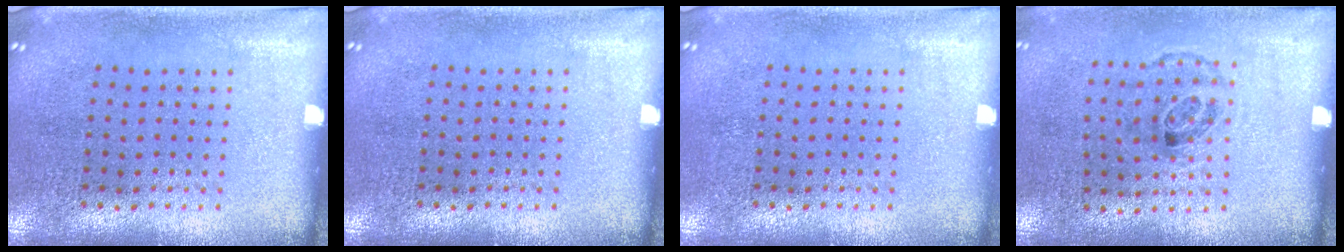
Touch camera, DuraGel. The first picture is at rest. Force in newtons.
{"total": 0.0}
{"total": 0.0}
{"total": 1.0, "press": 0.7, "slide": 0.7}